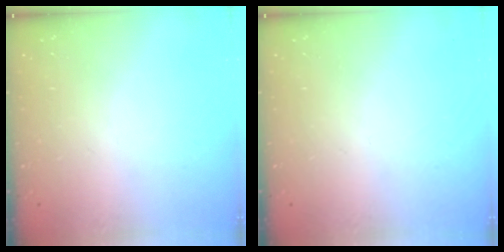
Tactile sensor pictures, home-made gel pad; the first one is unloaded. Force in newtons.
{"total": 0.0}